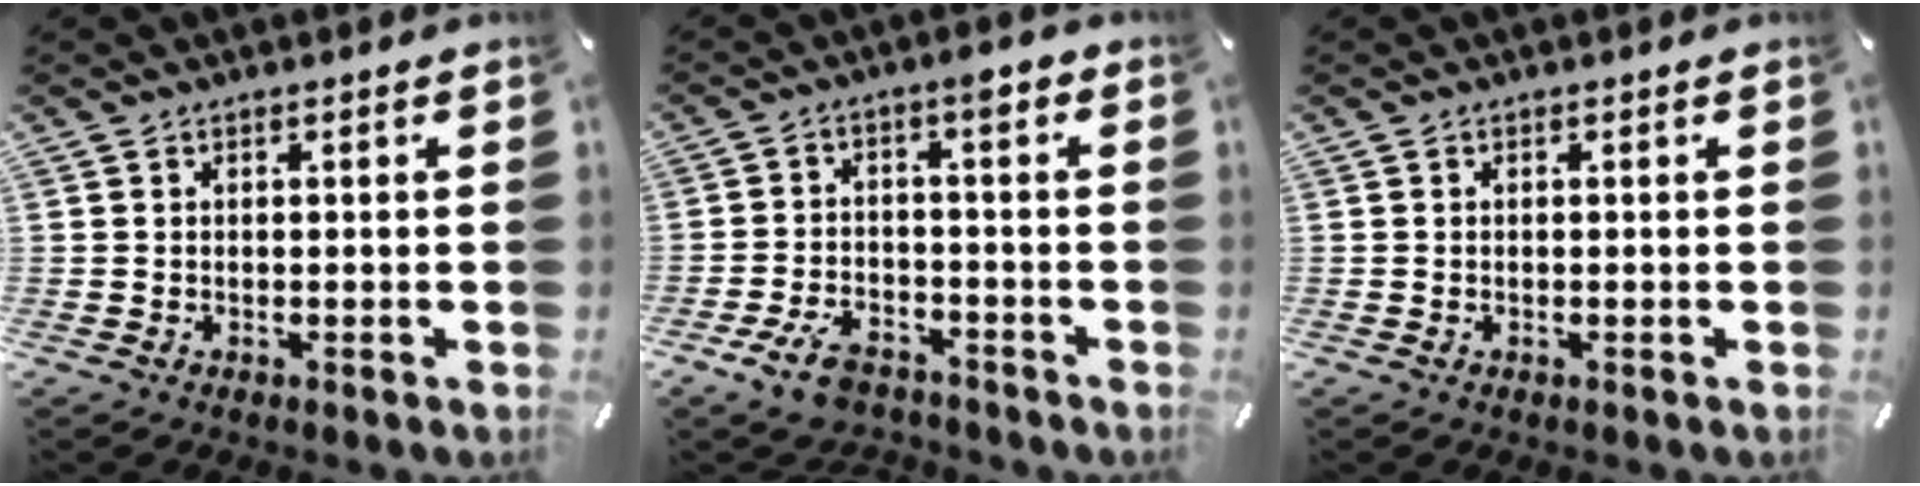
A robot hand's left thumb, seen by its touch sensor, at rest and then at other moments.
{"total": 8.8, "force": [-3.8, 5.2, 6.0], "torque": [-0.105, 0.020, -0.072]}
{"total": 0.0}